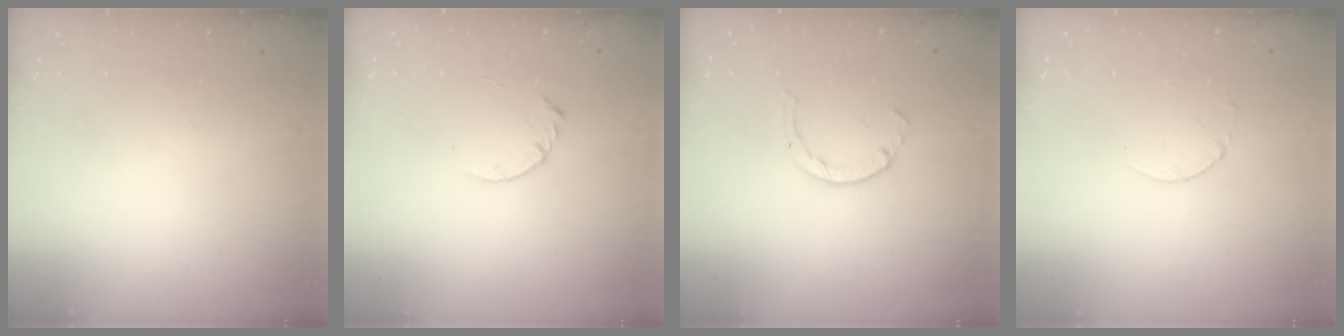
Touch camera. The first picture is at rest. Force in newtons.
{"total": 3.7, "press": 3.6, "slide": 0.4}
{"total": 2.1, "press": 2.1, "slide": 0.5}
{"total": 2.5, "press": 2.5, "slide": 0.3}